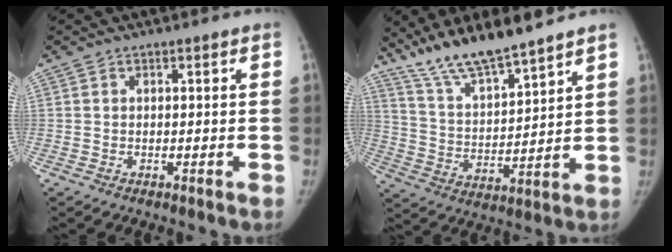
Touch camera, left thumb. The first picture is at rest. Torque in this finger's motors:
{"motor_torque": [0.80, -0.67, 0.21, 0.24, 0.09]}